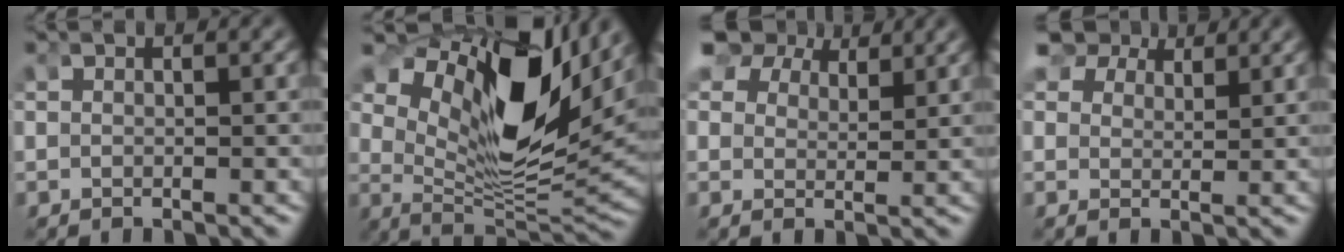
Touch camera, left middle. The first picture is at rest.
{"total": 13.0, "force": [5.6, 5.3, 10.5], "torque": [-0.165, 0.016, 0.086]}
{"total": 8.1, "force": [5.8, 4.2, 3.8], "torque": [-0.064, 0.007, 0.089]}
{"total": 6.2, "force": [4.8, 2.8, 2.8], "torque": [-0.045, 0.004, 0.078]}